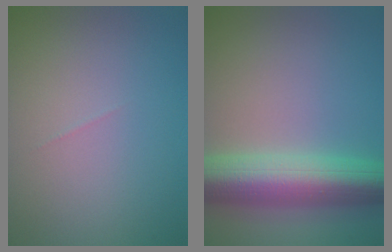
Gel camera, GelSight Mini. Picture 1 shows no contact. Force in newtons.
{"total": 9.8, "press": 9.8, "slide": 0.3}